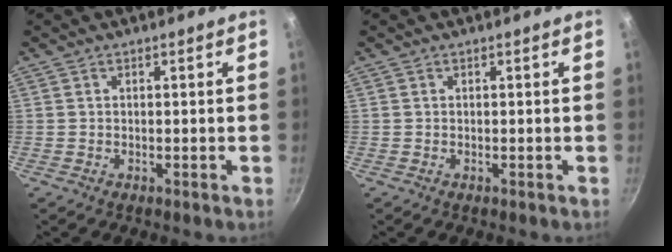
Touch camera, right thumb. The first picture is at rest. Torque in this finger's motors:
{"motor_torque": [0.00, 0.00, 0.00, 0.00, 0.00]}